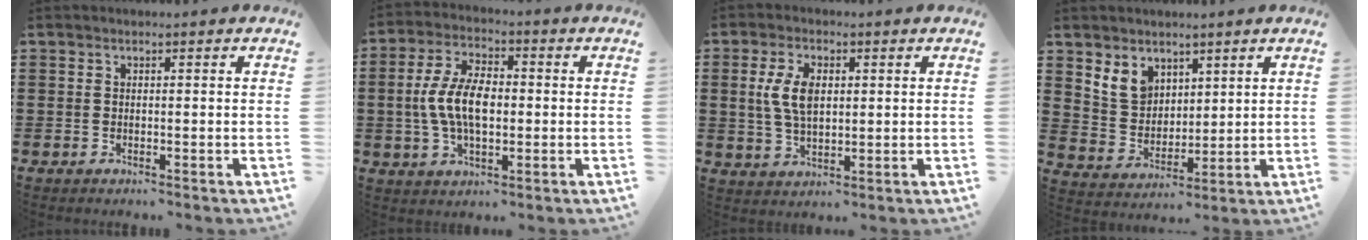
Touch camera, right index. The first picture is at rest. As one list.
[{"total": 8.5, "force": [-0.4, 4.4, 7.2], "torque": [-0.167, 0.003, -0.017]}, {"total": 6.6, "force": [1.1, 3.7, 5.4], "torque": [-0.128, 0.008, 0.014]}, {"total": 6.0, "force": [3.7, 4.6, 1.4], "torque": [-0.054, 0.008, 0.070]}]